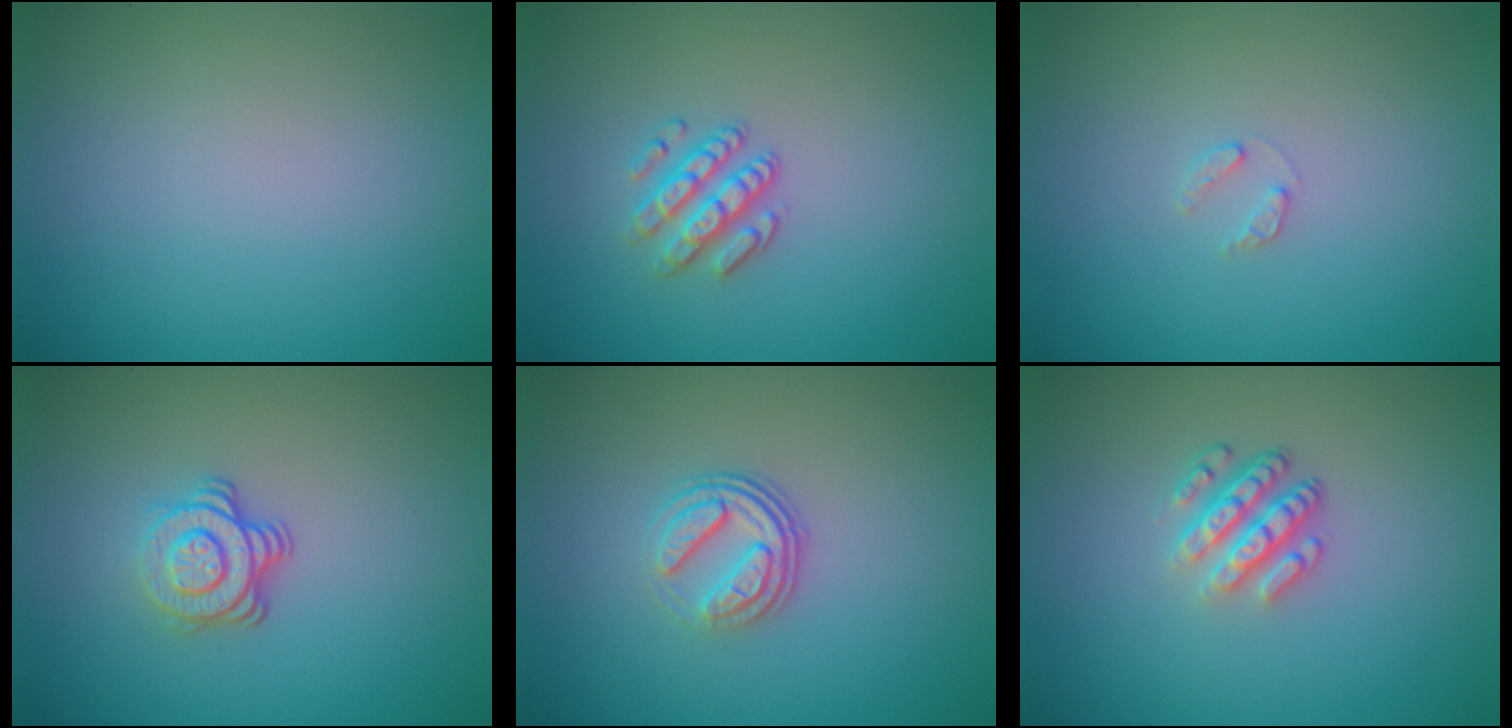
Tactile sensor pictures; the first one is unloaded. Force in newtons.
{"total": 2.7, "press": 2.4, "slide": 1.2}
{"total": 0.9, "press": 0.9, "slide": 0.2}
{"total": 3.6, "press": 2.6, "slide": 2.5}
{"total": 3.5, "press": 2.4, "slide": 2.5}
{"total": 3.6, "press": 2.7, "slide": 2.4}